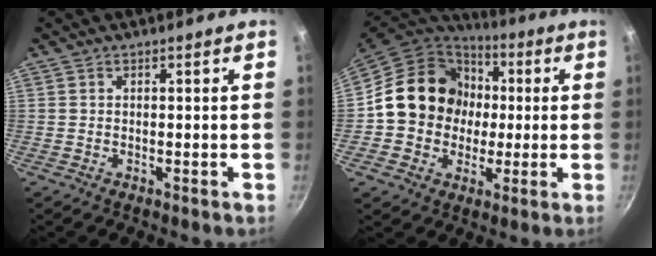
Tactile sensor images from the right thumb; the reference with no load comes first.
{"total": 17.4, "force": [1.1, 15.4, 8.0], "torque": [-0.107, 0.032, 0.011]}